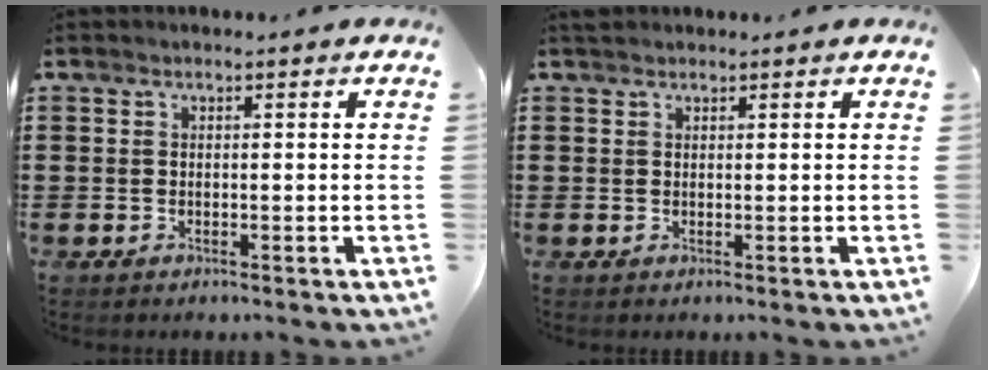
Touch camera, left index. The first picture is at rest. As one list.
[{"total": 0.8, "force": [0.7, 0.3, 0.2], "torque": [-0.006, 0.003, 0.014]}]